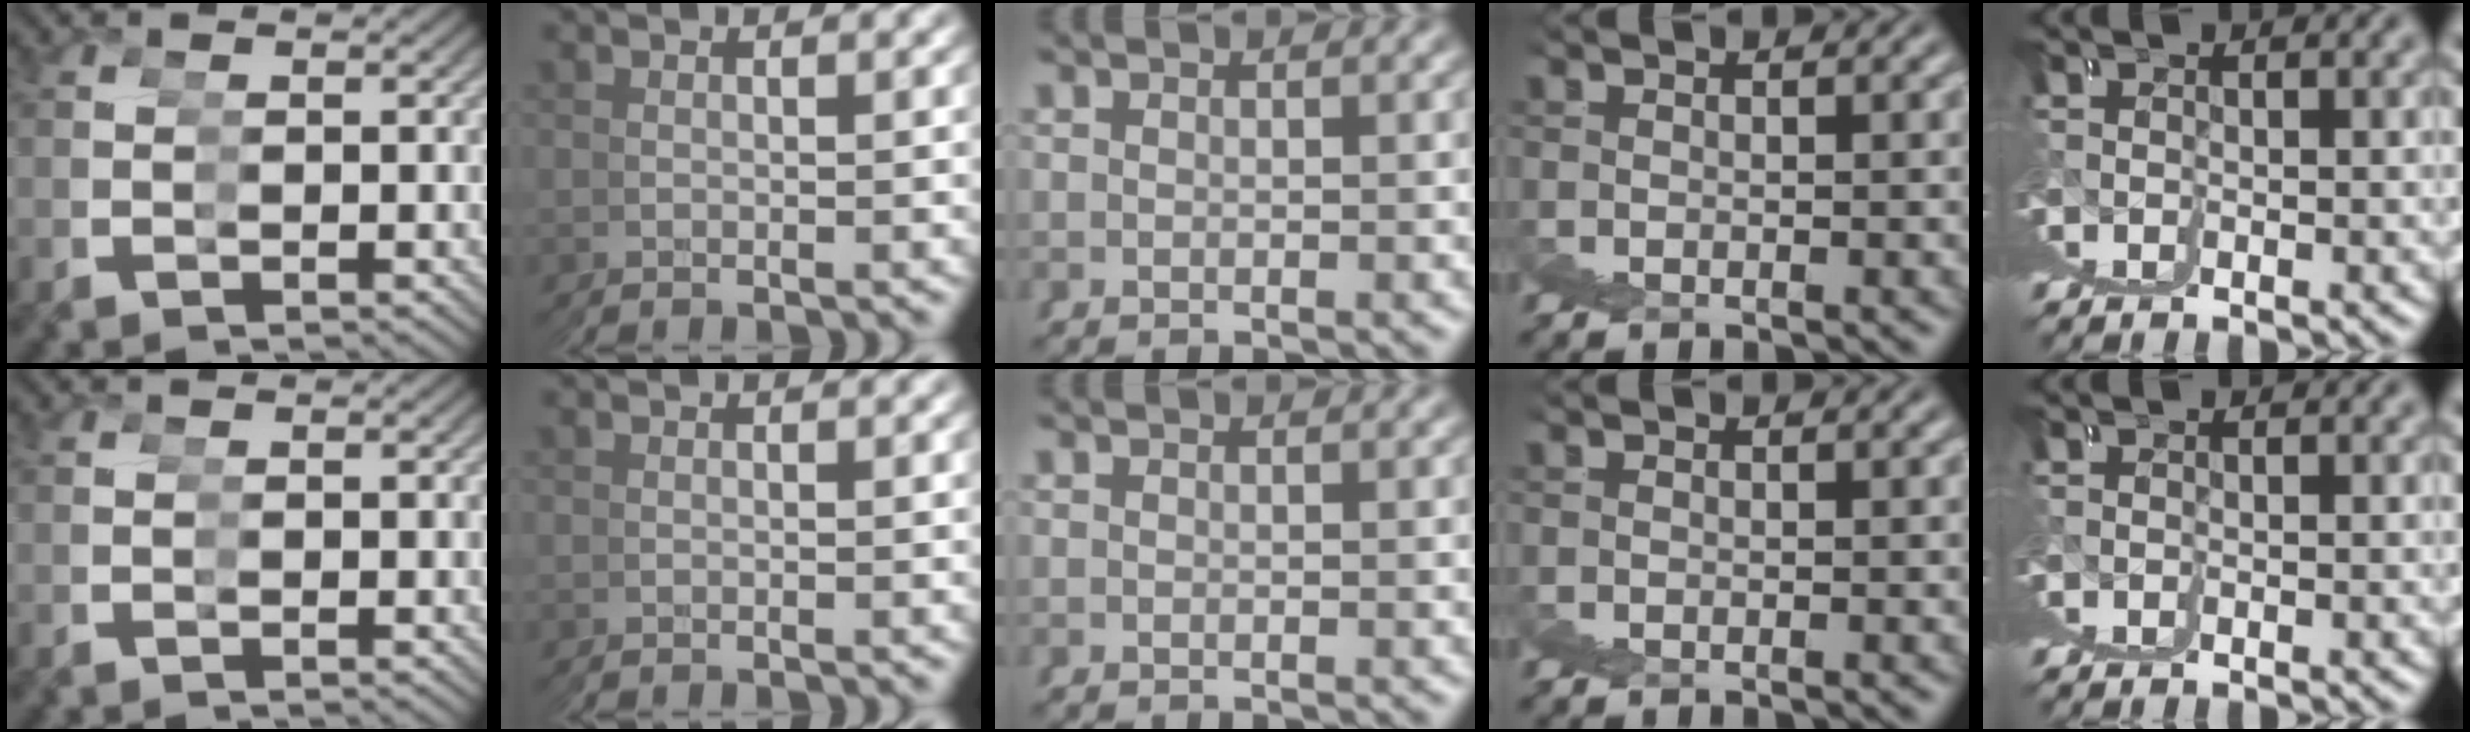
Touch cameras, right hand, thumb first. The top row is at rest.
{}